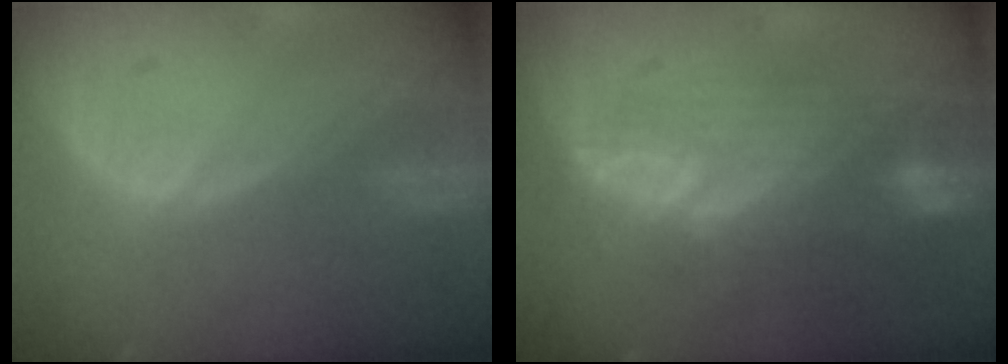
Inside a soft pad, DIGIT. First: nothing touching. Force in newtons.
{"total": 9.3, "press": 8.4, "slide": 4.0}